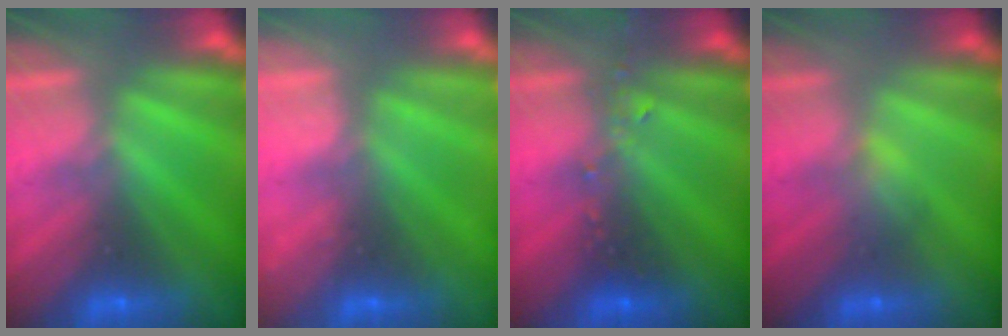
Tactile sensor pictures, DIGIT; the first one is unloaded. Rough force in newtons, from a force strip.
{"total": 2.3}
{"total": 2.4}
{"total": 2.8}